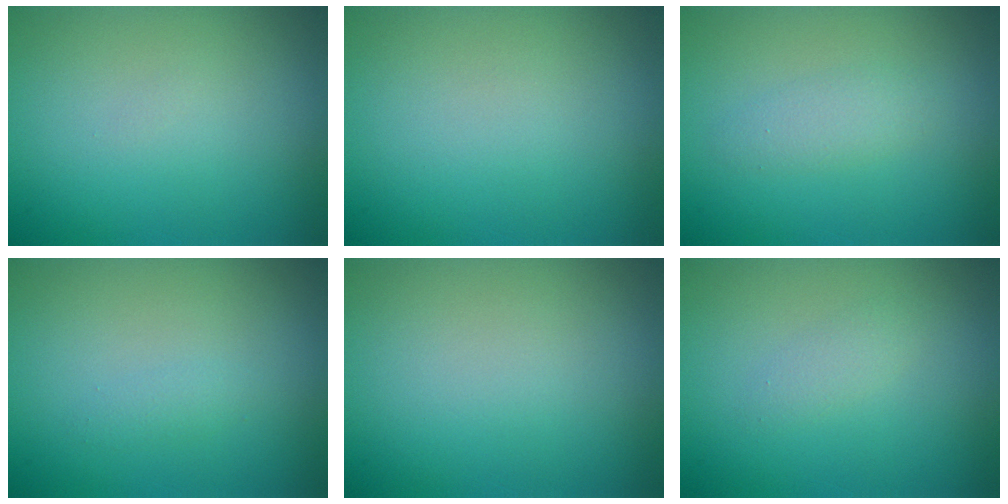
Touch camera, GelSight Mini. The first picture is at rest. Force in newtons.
{"total": 0.0}
{"total": 1.6, "press": 1.6, "slide": 0.1}
{"total": 0.6, "press": 0.6, "slide": 0.0}
{"total": 0.0}
{"total": 1.0, "press": 1.0, "slide": 0.1}